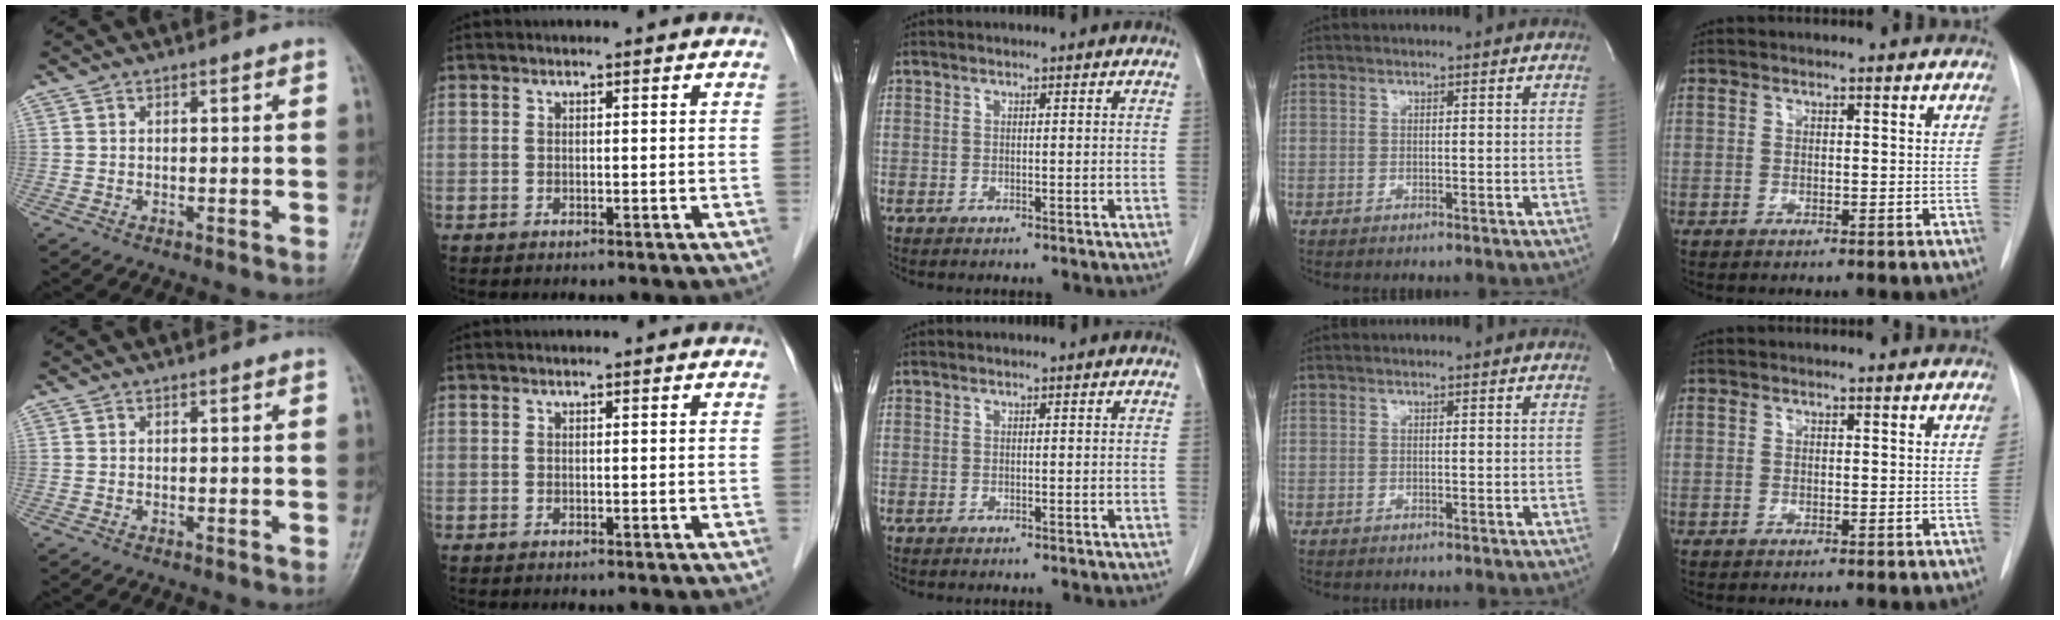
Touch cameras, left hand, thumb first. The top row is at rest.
{}